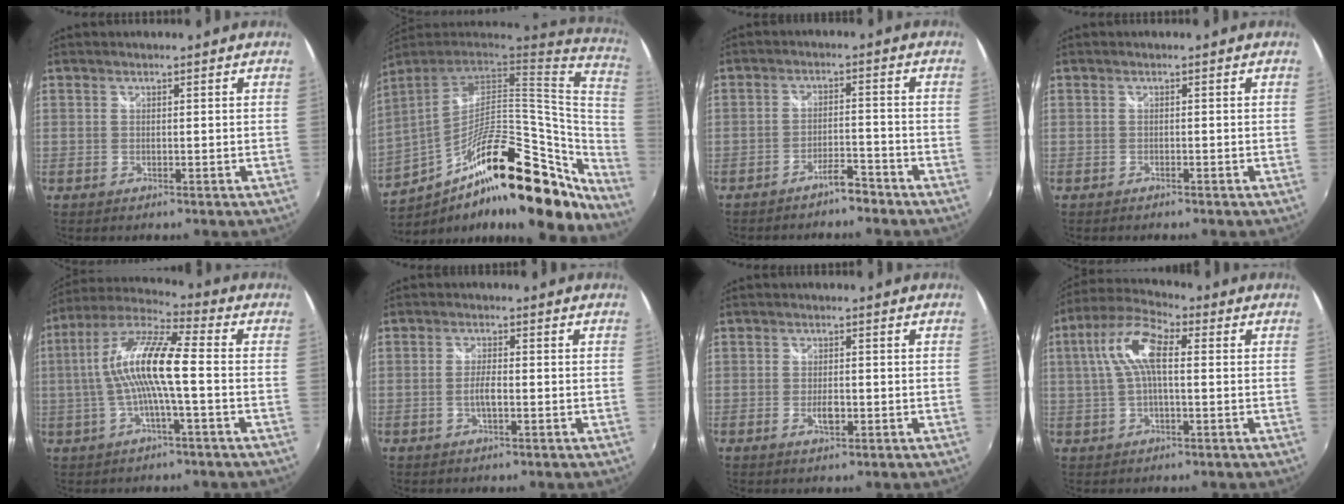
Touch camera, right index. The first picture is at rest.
{"total": 30.5, "force": [-11.6, 10.9, 26.0], "torque": [-0.412, -0.025, -0.178]}
{"total": 4.1, "force": [-3.6, 0.8, 1.7], "torque": [-0.042, 0.005, -0.057]}
{"total": 0.7, "force": [-0.6, 0.3, 0.2], "torque": [-0.007, -0.001, -0.011]}
{"total": 12.9, "force": [-0.8, 2.0, 12.7], "torque": [-0.245, 0.016, -0.021]}
{"total": 2.6, "force": [-0.8, 0.5, 2.4], "torque": [-0.049, 0.002, -0.016]}
{"total": 2.5, "force": [-0.9, 1.2, 2.0], "torque": [-0.037, -0.002, -0.016]}
{"total": 9.6, "force": [1.2, 3.6, 8.9], "torque": [-0.184, 0.024, 0.019]}